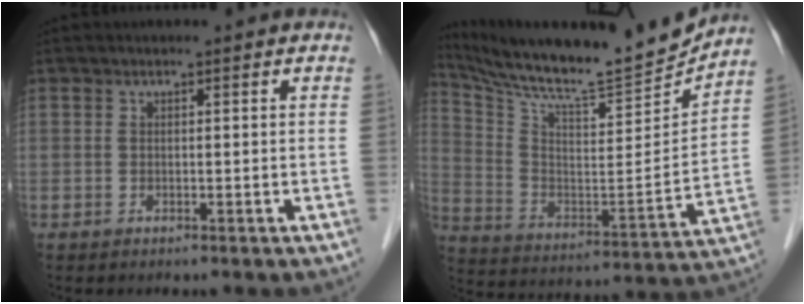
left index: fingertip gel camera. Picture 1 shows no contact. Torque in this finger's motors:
{"motor_torque": [0.46, -0.81, 0.16, 0.07]}